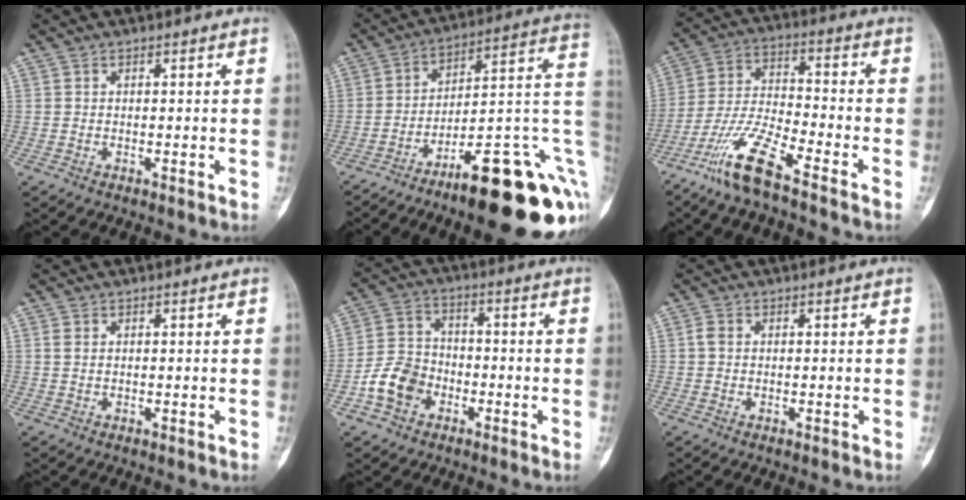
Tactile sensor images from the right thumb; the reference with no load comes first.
{"total": 23.6, "force": [-9.9, 6.2, 20.6], "torque": [-0.202, 0.086, -0.135]}
{"total": 11.4, "force": [-8.1, 1.6, 7.8], "torque": [-0.174, 0.039, -0.165]}
{"total": 1.2, "force": [0.4, 0.7, 0.8], "torque": [-0.017, 0.002, 0.010]}
{"total": 8.8, "force": [-3.6, 6.9, 4.2], "torque": [-0.064, 0.029, -0.070]}
{"total": 4.9, "force": [-0.1, 4.3, 2.4], "torque": [-0.034, 0.013, -0.013]}